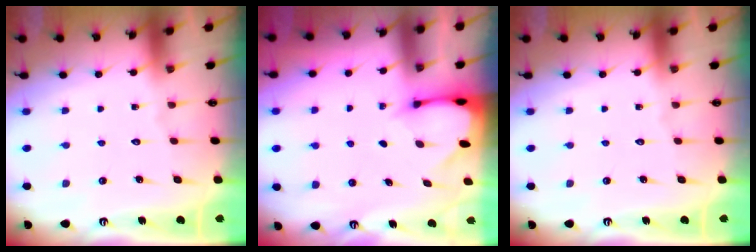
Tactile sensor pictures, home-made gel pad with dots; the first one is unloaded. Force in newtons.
{"total": 2.0, "press": 2.0, "slide": 0.1}
{"total": 0.0}